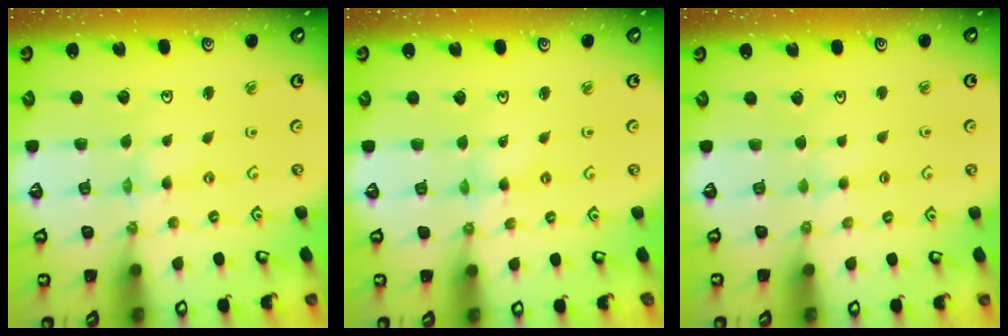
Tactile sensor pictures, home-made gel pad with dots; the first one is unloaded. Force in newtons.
{"total": 2.6, "press": 2.6, "slide": 0.3}
{"total": 3.1, "press": 3.1, "slide": 0.6}